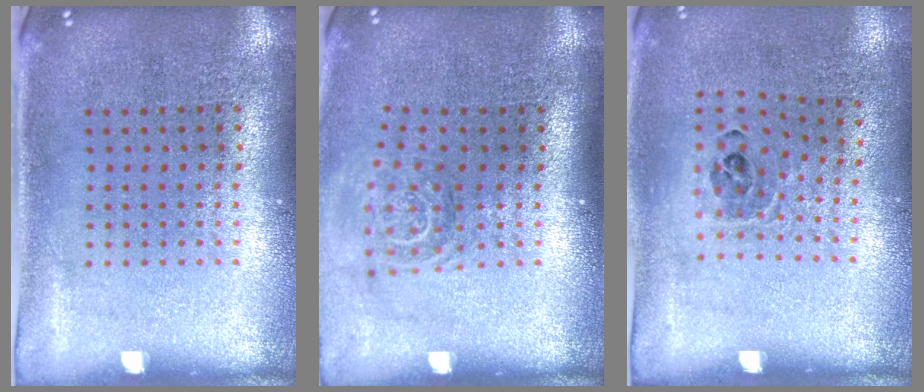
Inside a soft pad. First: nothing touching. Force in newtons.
{"total": 1.6, "press": 1.1, "slide": 1.1}
{"total": 0.9, "press": 0.8, "slide": 0.4}